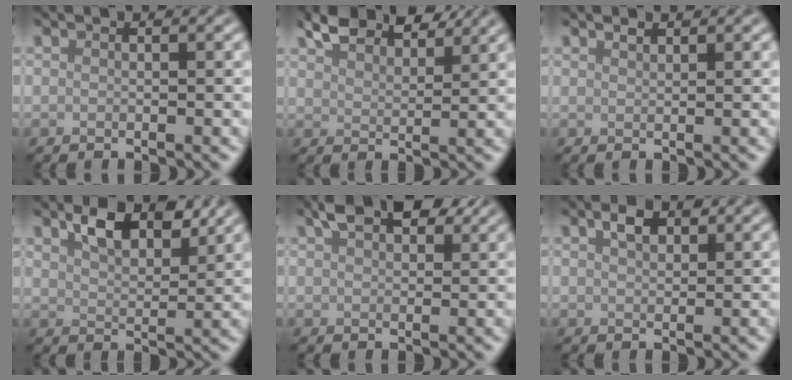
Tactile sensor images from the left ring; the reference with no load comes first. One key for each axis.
{"total": 5.1, "fx": 4.1, "fy": 1.9, "fz": 2.4, "tx": -0.045, "ty": 0.011, "tz": 0.072}
{"total": 0.6, "fx": 0.6, "fy": 0.1, "fz": 0.0, "tx": 0.000, "ty": -0.001, "tz": 0.014}
{"total": 4.7, "fx": 2.8, "fy": 2.3, "fz": 3.0, "tx": -0.055, "ty": 0.002, "tz": 0.046}
{"total": 4.6, "fx": 2.8, "fy": 2.3, "fz": 2.9, "tx": -0.048, "ty": 0.009, "tz": 0.045}
{"total": 2.0, "fx": 1.0, "fy": 1.1, "fz": 1.3, "tx": -0.023, "ty": 0.006, "tz": 0.019}